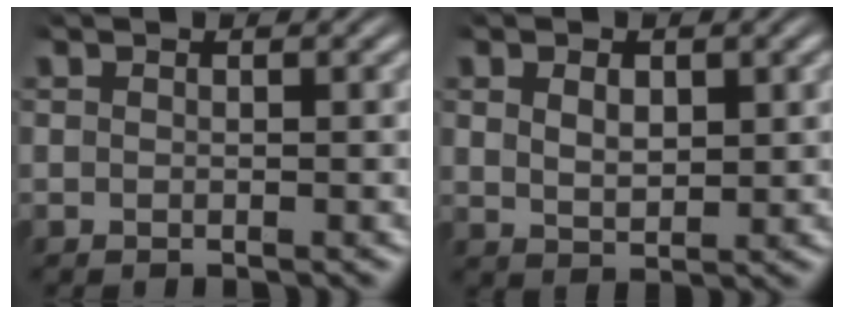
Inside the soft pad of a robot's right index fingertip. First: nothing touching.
{"total": 2.3, "force": [0.7, 1.3, 1.8], "torque": [-0.034, -0.014, 0.027]}